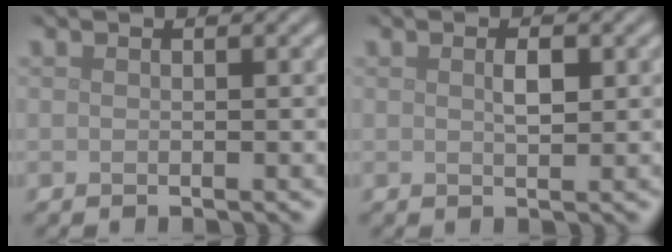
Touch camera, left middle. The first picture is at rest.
{"total": 1.5, "force": [0.4, 0.6, 1.3], "torque": [-0.027, 0.000, 0.008]}